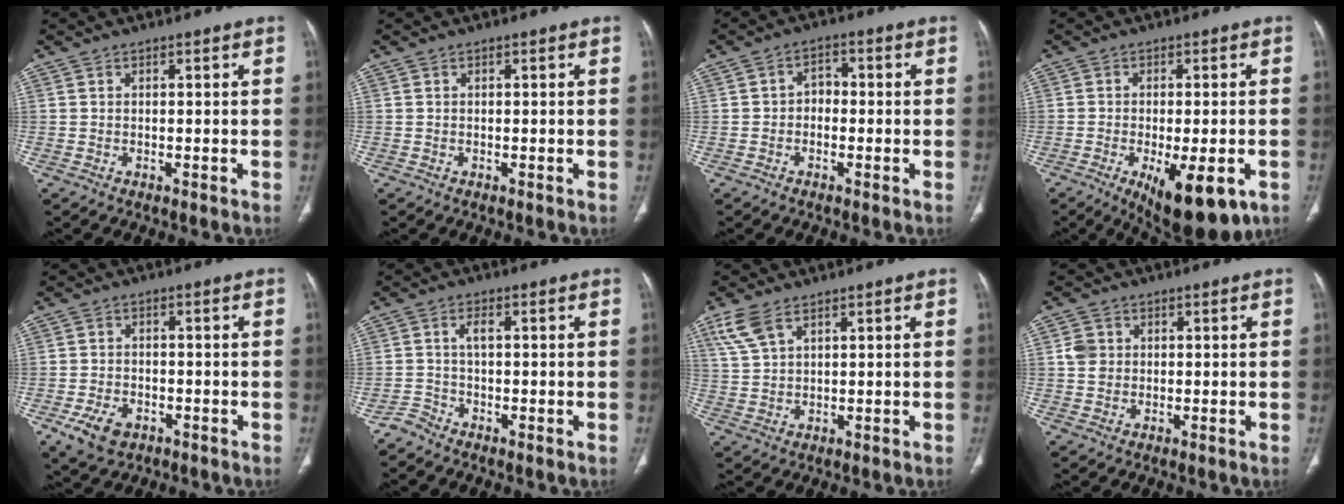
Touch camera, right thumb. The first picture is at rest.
{"total": 0.0}
{"total": 3.2, "force": [-0.5, 2.6, 1.8], "torque": [-0.013, 0.015, -0.019]}
{"total": 14.0, "force": [-5.7, 5.4, 11.5], "torque": [-0.144, -0.007, -0.069]}
{"total": 6.3, "force": [-2.9, 4.1, 3.7], "torque": [-0.069, 0.009, -0.046]}
{"total": 1.9, "force": [-1.2, 1.1, 1.0], "torque": [-0.019, 0.011, -0.025]}
{"total": 5.9, "force": [3.7, 2.7, 3.8], "torque": [-0.087, -0.002, 0.084]}
{"total": 3.3, "force": [0.5, 3.0, 1.4], "torque": [-0.012, 0.004, 0.010]}